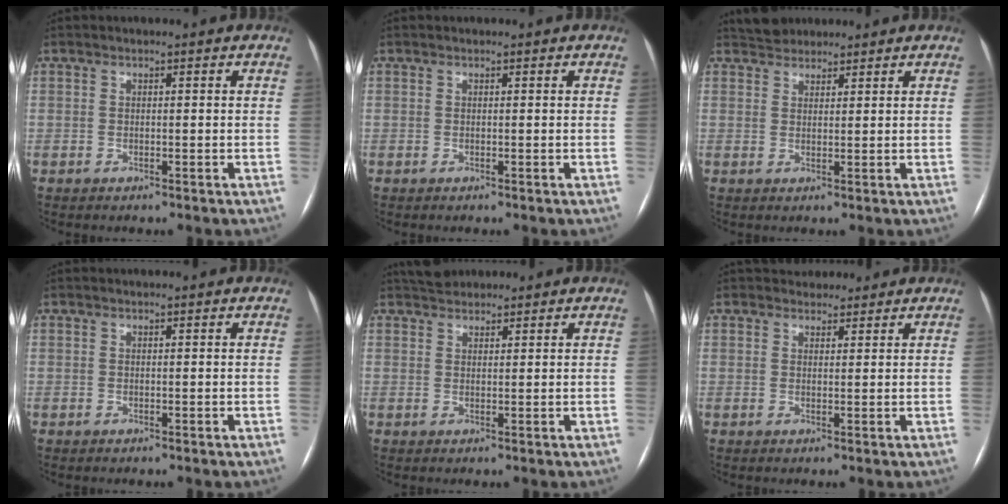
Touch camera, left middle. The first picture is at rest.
{"total": 0.0}
{"total": 3.3, "force": [3.1, 1.3, 0.1], "torque": [-0.005, 0.020, 0.053]}
{"total": 0.9, "force": [0.9, 0.1, 0.2], "torque": [-0.008, 0.007, 0.012]}
{"total": 3.3, "force": [3.1, 1.2, 0.5], "torque": [-0.009, 0.023, 0.052]}
{"total": 3.7, "force": [3.4, 1.6, 0.1], "torque": [0.006, 0.011, 0.045]}